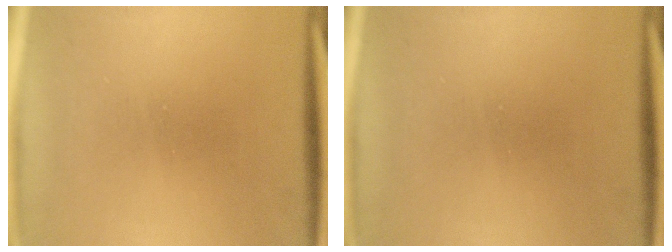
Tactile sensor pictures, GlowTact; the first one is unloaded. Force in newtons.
{"total": 0.0}